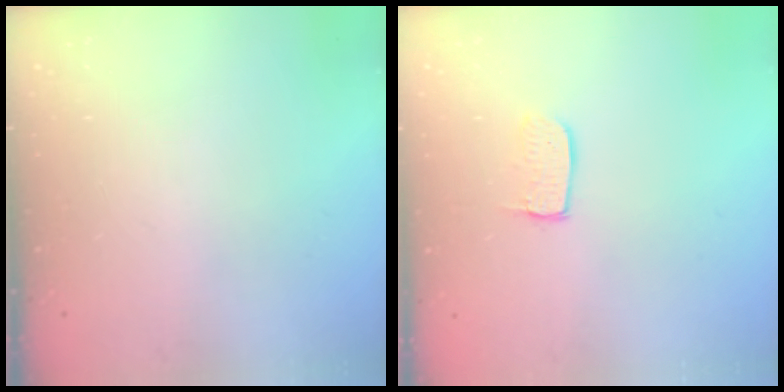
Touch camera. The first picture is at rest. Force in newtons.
{"total": 6.2, "press": 6.2, "slide": 0.4}